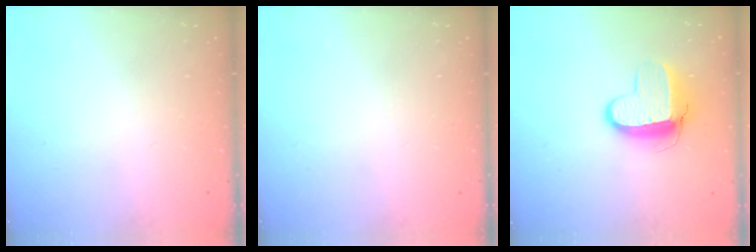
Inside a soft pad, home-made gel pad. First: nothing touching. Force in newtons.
{"total": 0.0}
{"total": 9.9, "press": 9.9, "slide": 0.9}